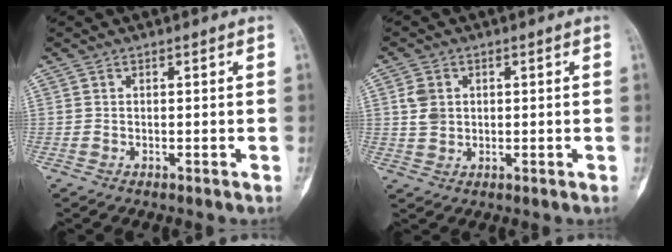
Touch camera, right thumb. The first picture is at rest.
{"total": 3.9, "force": [0.7, 3.3, 2.1], "torque": [-0.022, 0.001, 0.016]}